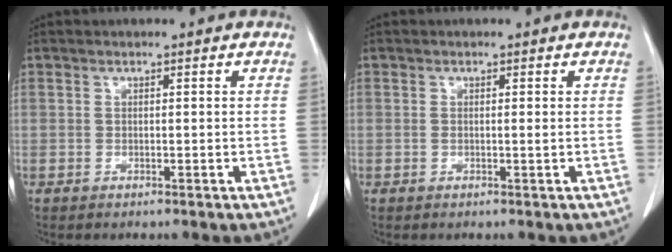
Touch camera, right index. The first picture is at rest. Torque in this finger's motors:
{"motor_torque": [0.03, -0.02, 0.08, 0.01]}